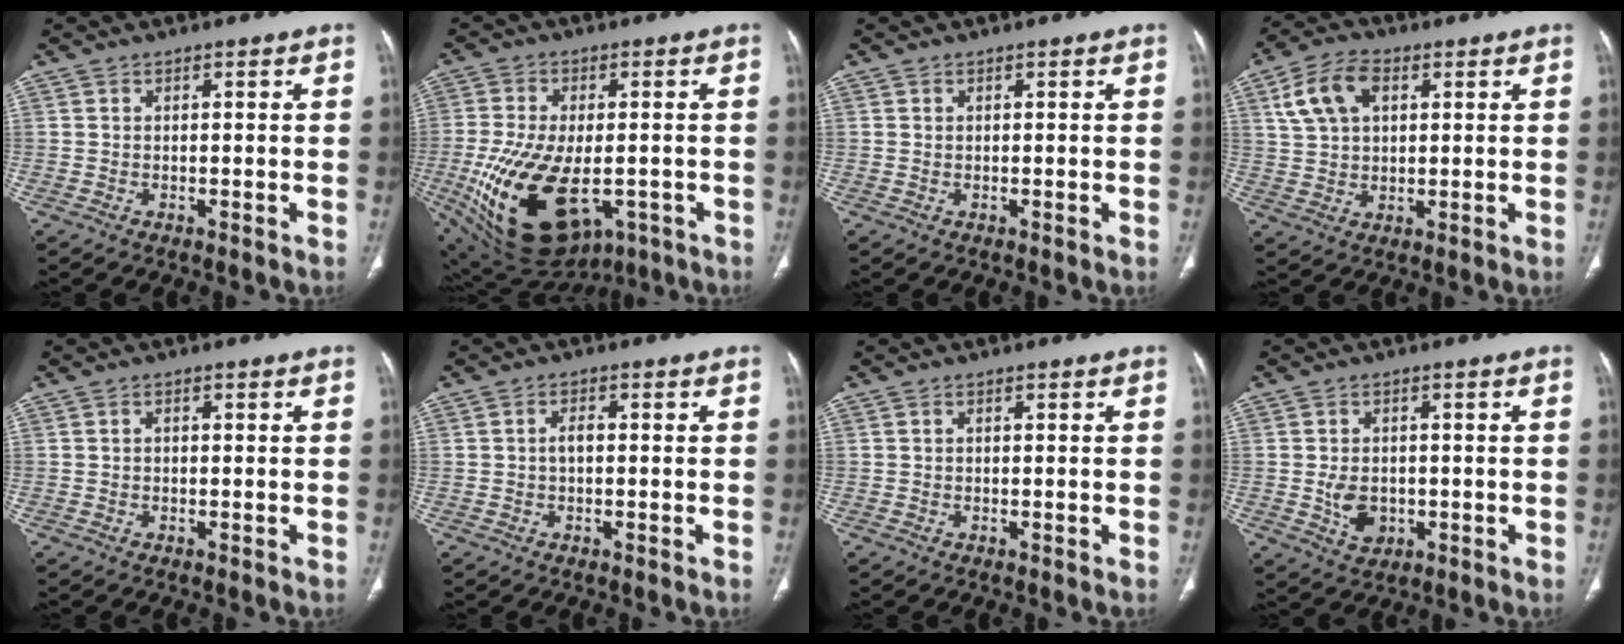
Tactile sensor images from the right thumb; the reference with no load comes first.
{"total": 21.6, "force": [-5.9, 12.1, 16.8], "torque": [-0.347, -0.016, -0.072]}
{"total": 0.0}
{"total": 9.7, "force": [3.5, 6.1, 6.6], "torque": [-0.122, 0.006, 0.065]}
{"total": 0.8, "force": [0.0, 0.6, 0.5], "torque": [-0.008, 0.004, -0.001]}
{"total": 2.0, "force": [-0.1, 1.1, 1.6], "torque": [-0.028, 0.007, -0.004]}
{"total": 0.0}
{"total": 5.2, "force": [-0.7, 3.9, 3.4], "torque": [-0.048, -0.003, -0.004]}